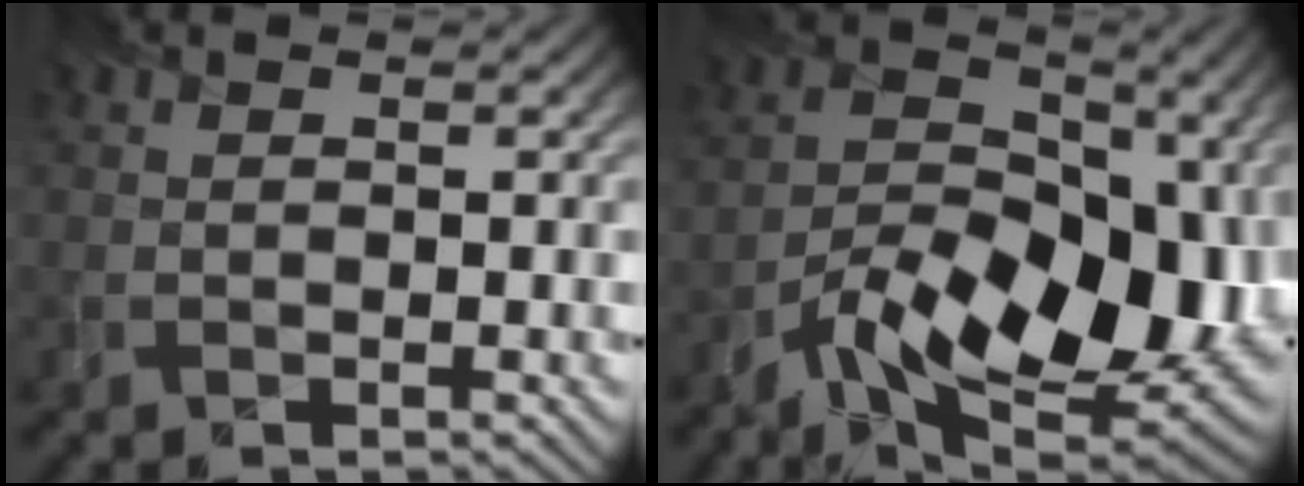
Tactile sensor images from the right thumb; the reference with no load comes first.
{"total": 16.1, "force": [-6.9, 8.6, 11.7], "torque": [-0.190, -0.023, -0.119]}